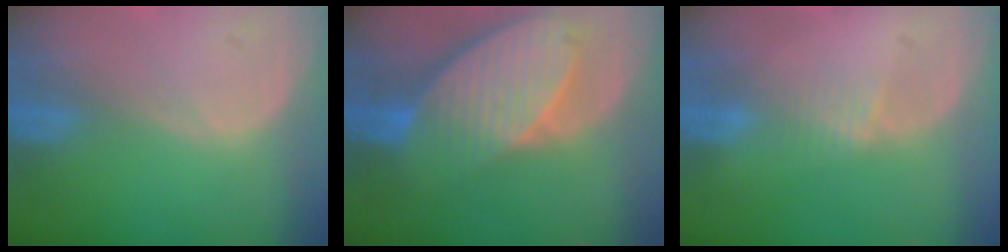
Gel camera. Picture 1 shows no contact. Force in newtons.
{"total": 10.2, "press": 8.8, "slide": 5.0}
{"total": 1.6, "press": 1.6, "slide": 0.3}